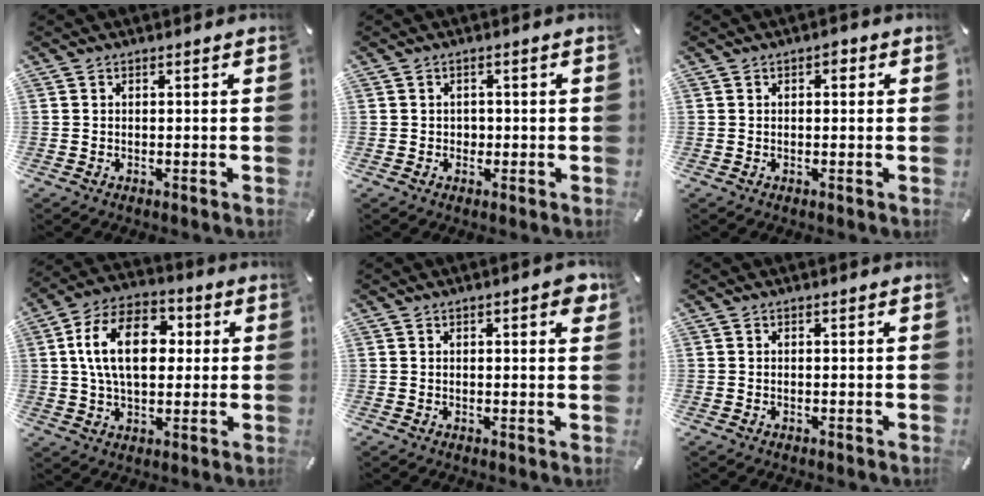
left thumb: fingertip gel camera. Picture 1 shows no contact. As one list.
[{"total": 1.5, "force": [-0.2, 1.4, 0.4], "torque": [-0.010, 0.005, -0.007]}, {"total": 1.7, "force": [0.3, 1.1, 1.3], "torque": [-0.018, 0.005, 0.001]}, {"total": 15.5, "force": [2.5, 10.1, 11.4], "torque": [-0.228, 0.009, 0.039]}, {"total": 3.3, "force": [1.5, 1.1, 2.7], "torque": [-0.031, -0.004, 0.019]}, {"total": 0.0}]